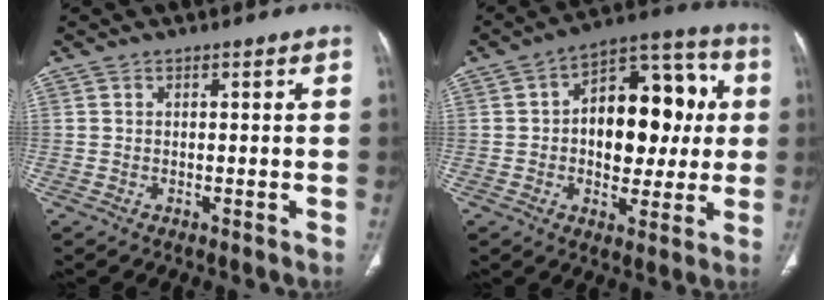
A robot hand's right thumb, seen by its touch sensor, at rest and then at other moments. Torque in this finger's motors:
{"motor_torque": [-0.47, 1.59, 0.42, 0.39, 0.34]}